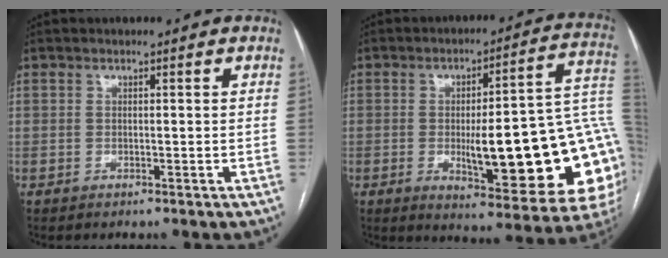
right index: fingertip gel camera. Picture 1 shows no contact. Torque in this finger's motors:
{"motor_torque": [2.14, 0.00, 1.04, 0.21]}